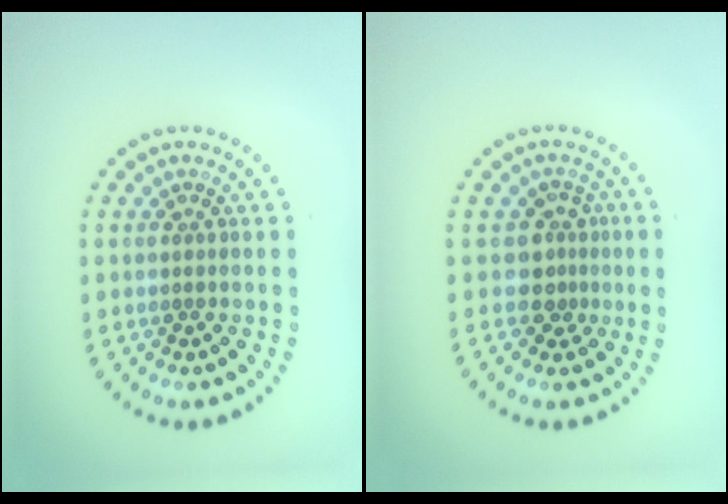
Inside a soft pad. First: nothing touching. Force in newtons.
{"total": 2.5, "press": 1.8, "slide": 1.7}